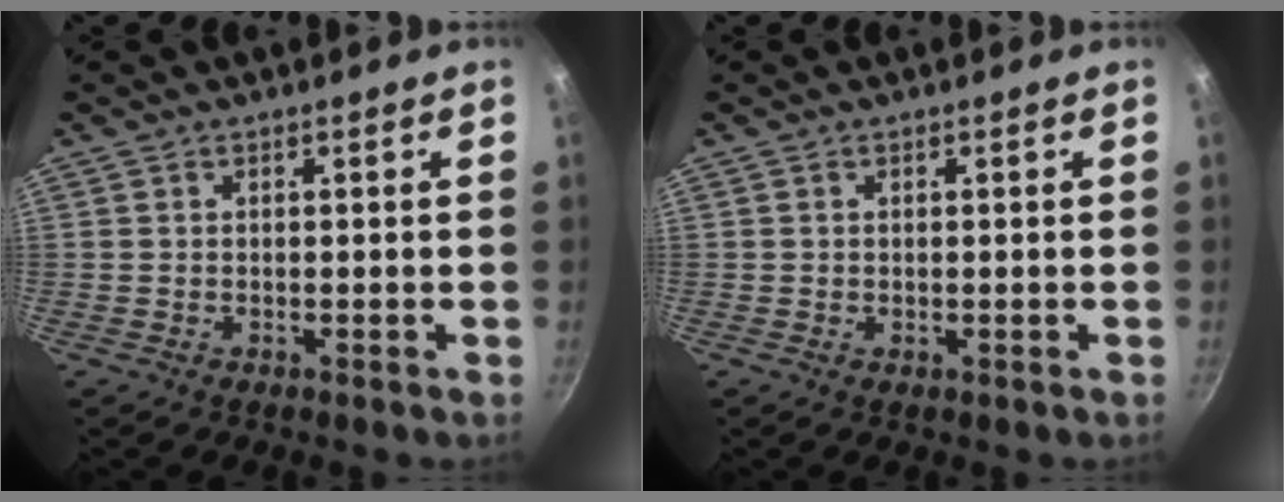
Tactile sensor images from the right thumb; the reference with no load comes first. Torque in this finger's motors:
{"motor_torque": [-0.50, -0.10, 0.29, 0.03, -0.03]}